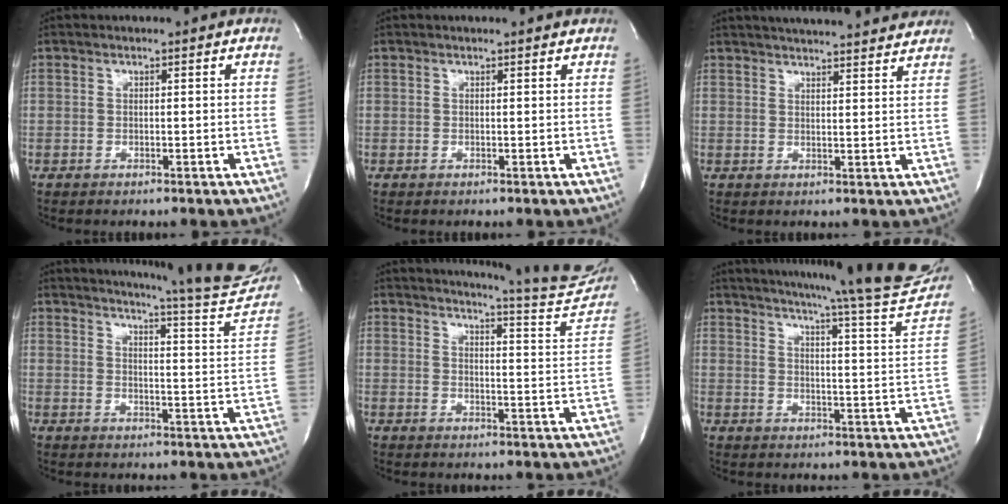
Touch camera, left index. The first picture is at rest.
{"total": 1.5, "force": [1.4, -0.2, 0.2], "torque": [-0.013, -0.001, 0.013]}
{"total": 17.3, "force": [16.1, 1.8, 6.2], "torque": [-0.093, 0.020, 0.208]}
{"total": 18.8, "force": [17.6, -0.2, 6.5], "torque": [-0.095, -0.091, 0.204]}
{"total": 15.4, "force": [14.9, -0.2, 3.9], "torque": [-0.057, -0.089, 0.167]}
{"total": 25.0, "force": [22.6, -0.1, 10.6], "torque": [-0.163, -0.085, 0.273]}